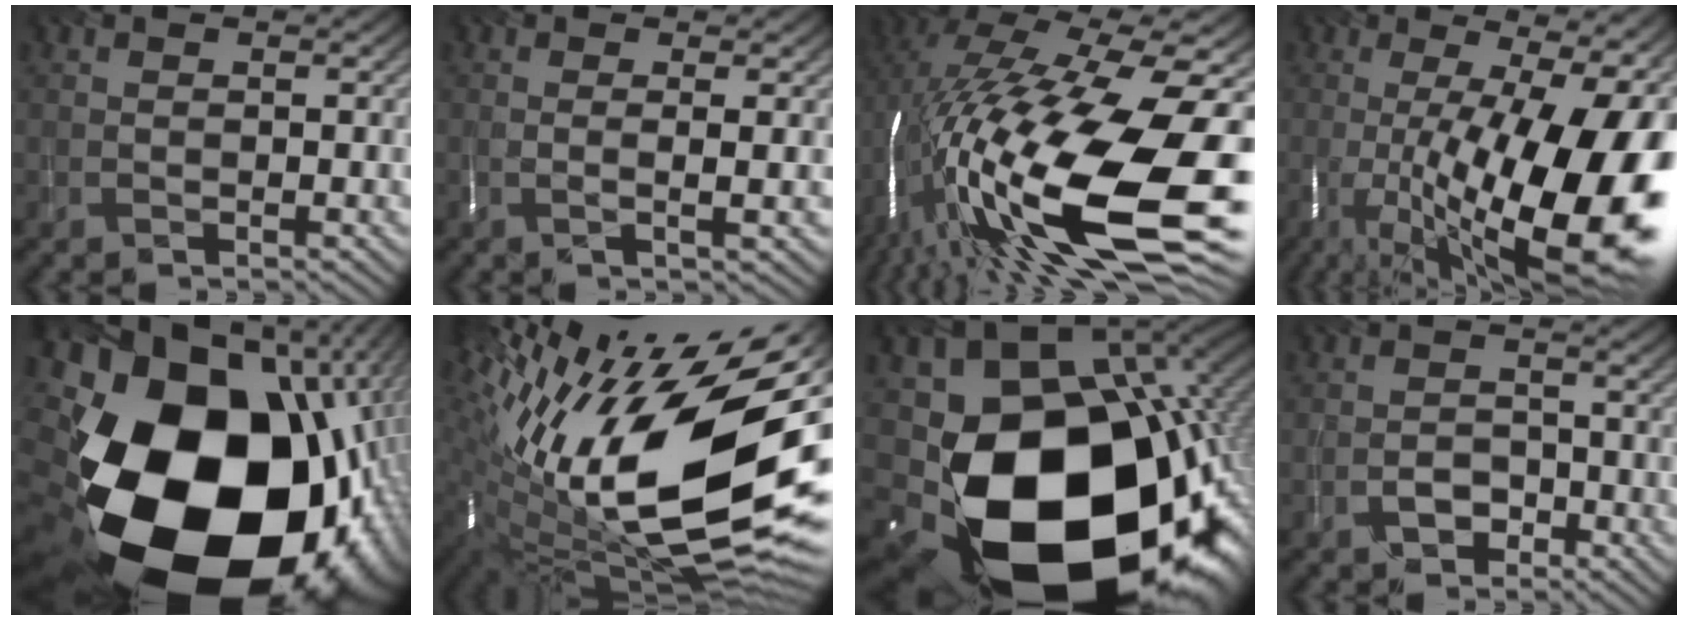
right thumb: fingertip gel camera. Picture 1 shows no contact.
{"total": 2.6, "force": [0.1, 0.1, 2.6], "torque": [-0.041, 0.001, -0.003]}
{"total": 21.4, "force": [-5.5, 7.5, 19.3], "torque": [-0.374, -0.026, -0.100]}
{"total": 19.9, "force": [-3.8, 6.9, 18.3], "torque": [-0.237, -0.013, -0.077]}
{"total": 24.3, "force": [-6.2, 17.0, 16.1], "torque": [-0.345, -0.101, -0.058]}
{"total": 19.3, "force": [2.6, 7.3, 17.6], "torque": [-0.324, -0.031, 0.059]}
{"total": 22.4, "force": [-7.8, 15.5, 14.2], "torque": [-0.293, -0.102, -0.069]}
{"total": 2.4, "force": [-2.2, 0.8, 0.2], "torque": [0.001, 0.000, -0.044]}